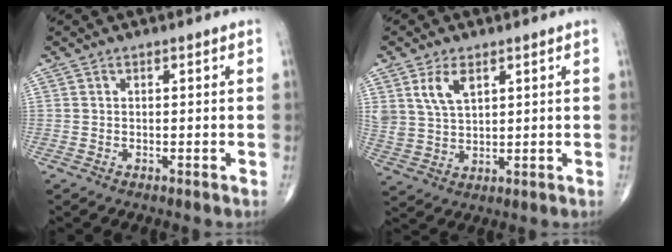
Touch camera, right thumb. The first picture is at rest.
{"total": 6.5, "force": [3.1, 3.5, 4.4], "torque": [-0.083, -0.012, 0.070]}